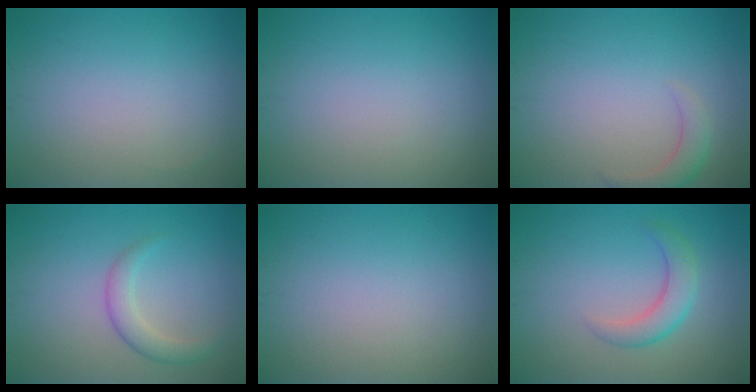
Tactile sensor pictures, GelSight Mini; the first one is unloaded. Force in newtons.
{"total": 0.0}
{"total": 2.1, "press": 2.1, "slide": 0.2}
{"total": 2.3, "press": 2.3, "slide": 0.1}
{"total": 0.0}
{"total": 3.0, "press": 3.0, "slide": 0.2}